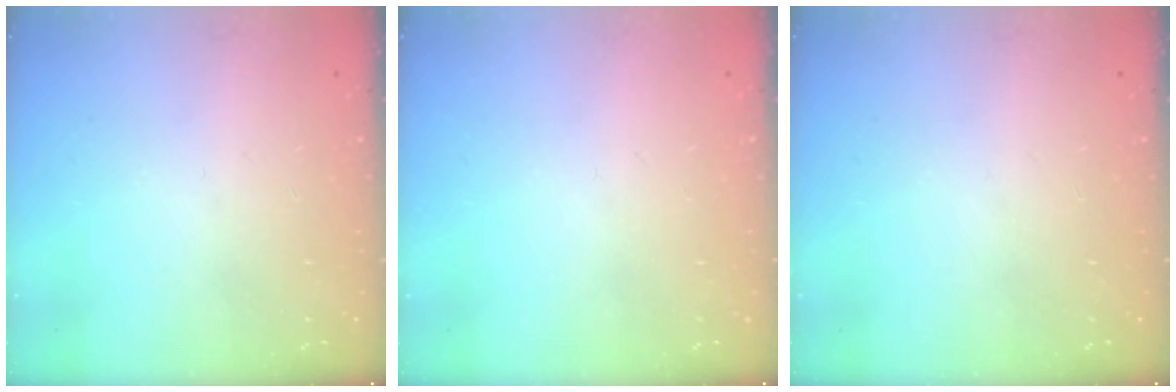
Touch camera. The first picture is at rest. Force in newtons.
{"total": 0.0}
{"total": 0.0}